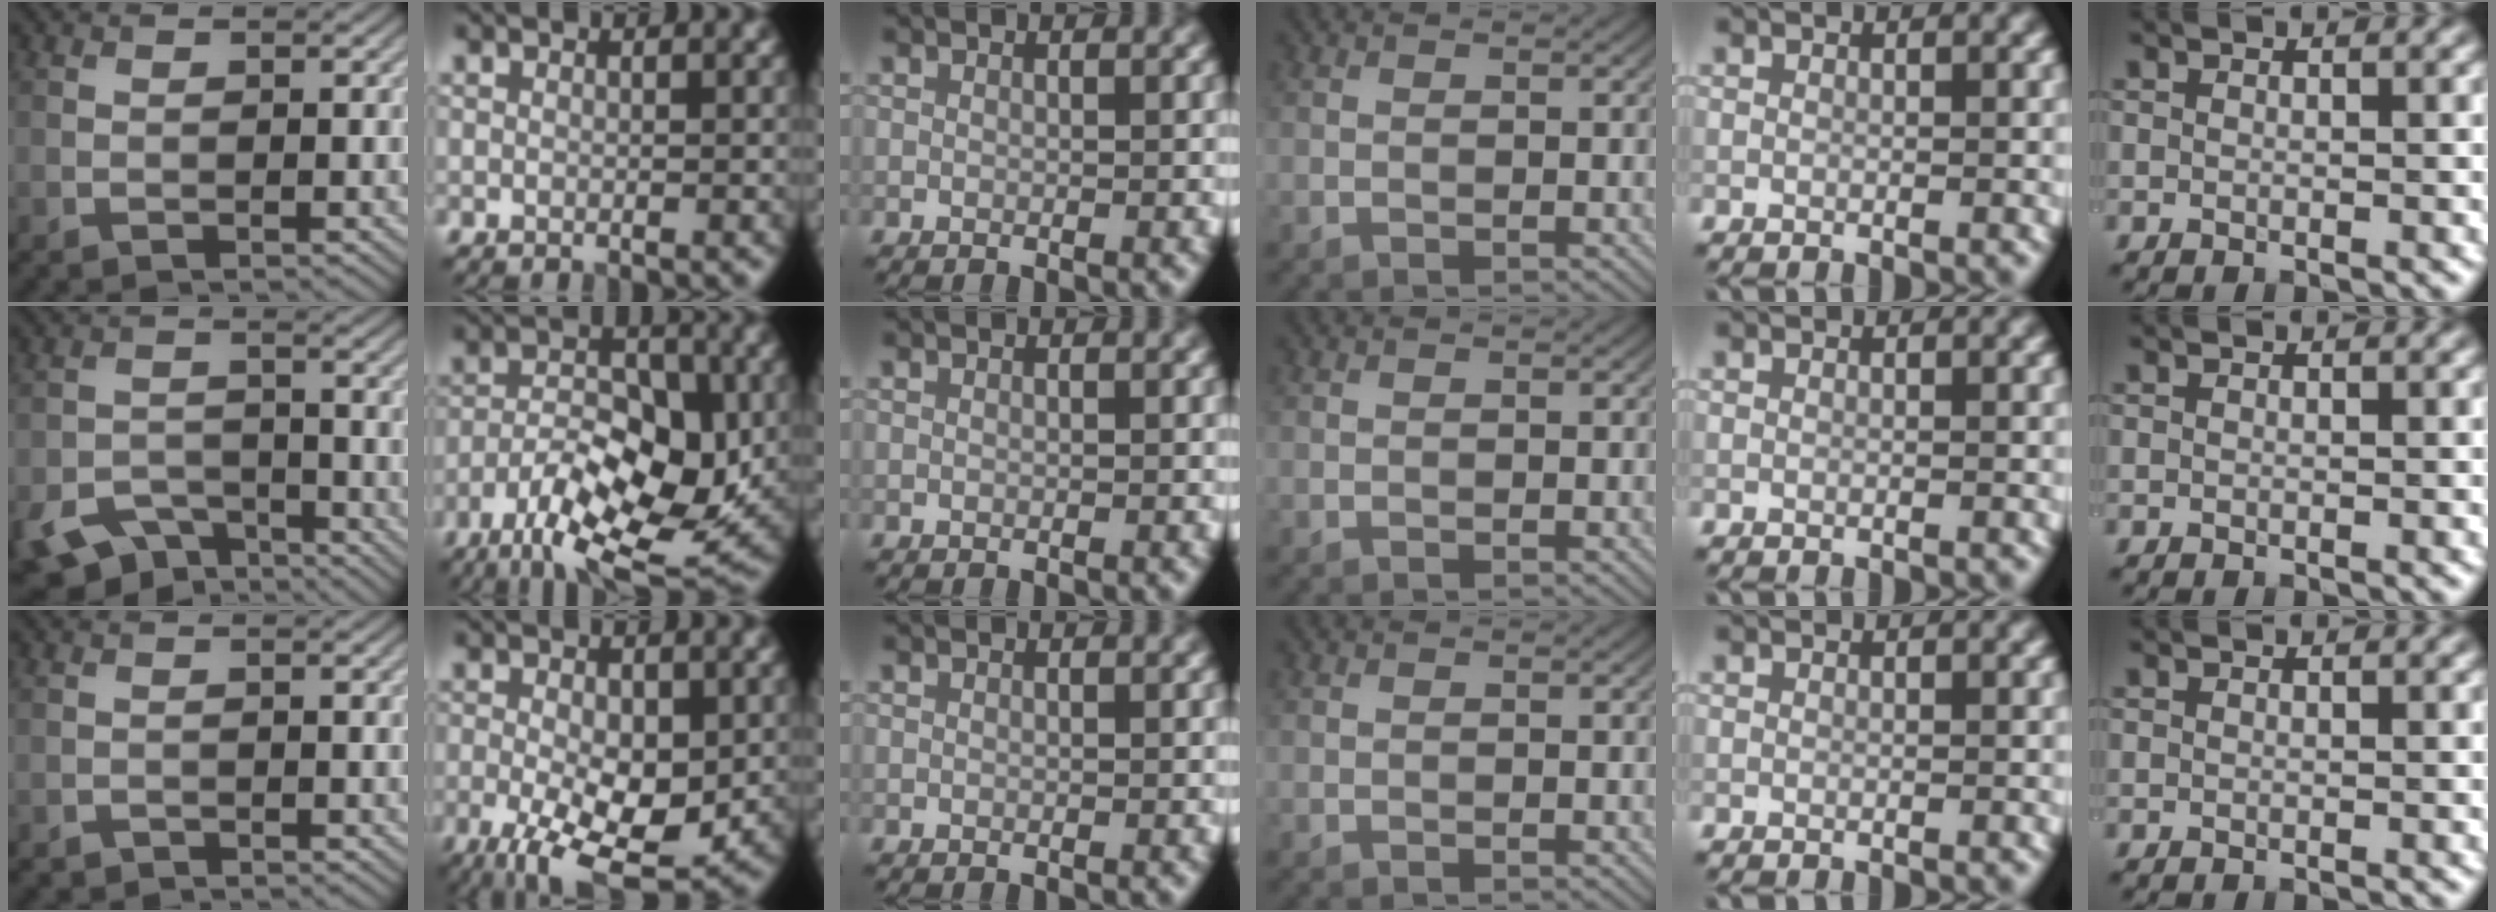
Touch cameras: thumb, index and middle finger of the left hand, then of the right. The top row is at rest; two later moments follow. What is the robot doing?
{"motion": "lift_and_place", "object": "calculator"}